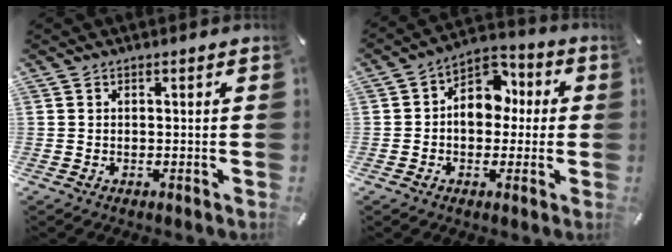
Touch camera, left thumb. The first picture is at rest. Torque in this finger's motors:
{"motor_torque": [1.67, 1.62, 0.22, -0.12, 0.29]}